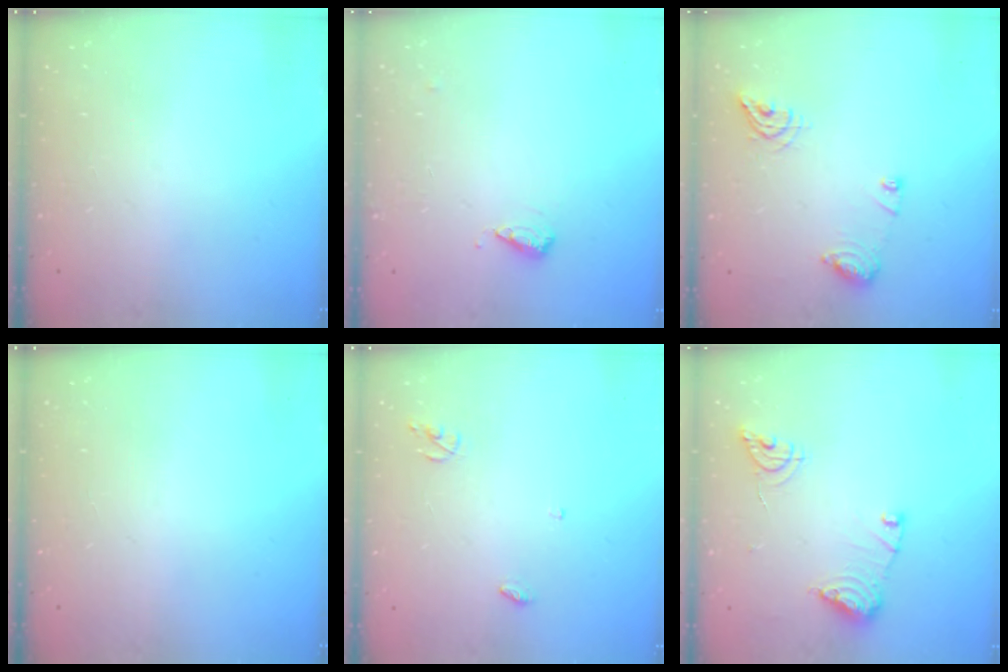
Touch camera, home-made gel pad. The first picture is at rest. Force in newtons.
{"total": 8.3, "press": 8.3, "slide": 0.9}
{"total": 9.0, "press": 9.0, "slide": 0.7}
{"total": 0.0}
{"total": 3.7, "press": 3.7, "slide": 0.2}
{"total": 11.5, "press": 11.4, "slide": 1.0}